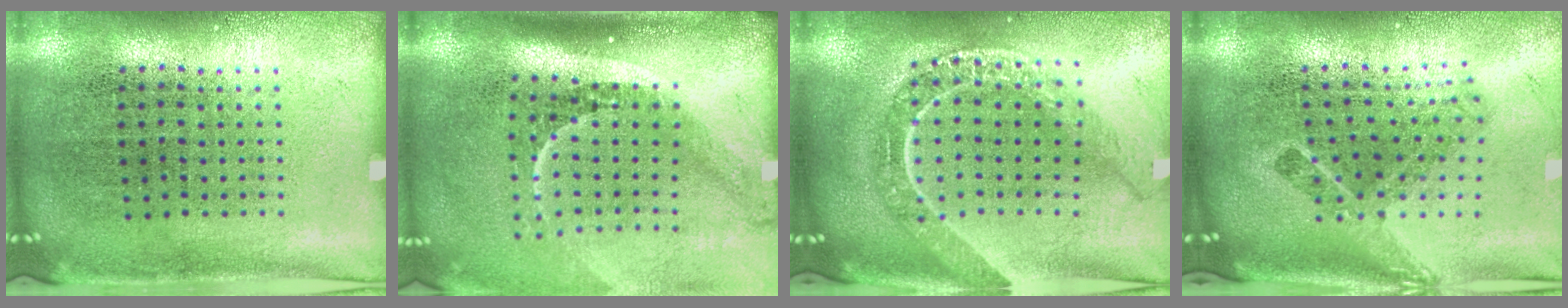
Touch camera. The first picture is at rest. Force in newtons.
{"total": 2.2, "press": 1.4, "slide": 1.7}
{"total": 2.2, "press": 1.8, "slide": 1.1}
{"total": 2.2, "press": 1.5, "slide": 1.6}